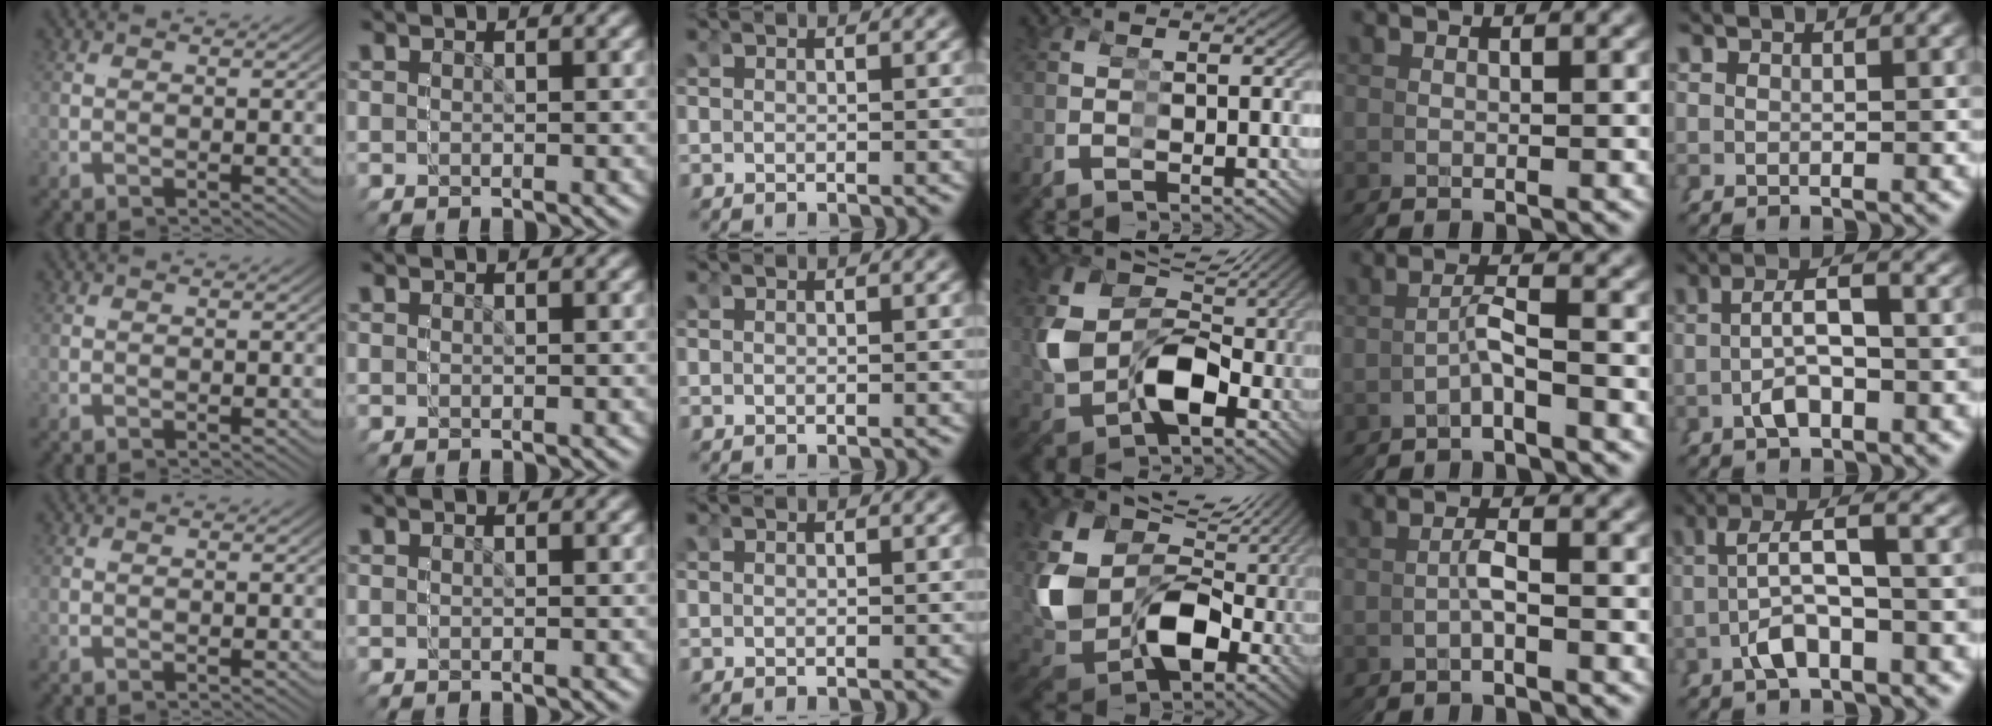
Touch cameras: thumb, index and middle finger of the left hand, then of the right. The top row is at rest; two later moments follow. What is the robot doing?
{"motion": "grasp_and_lifting", "object": "stress ball aka squeeze ball"}